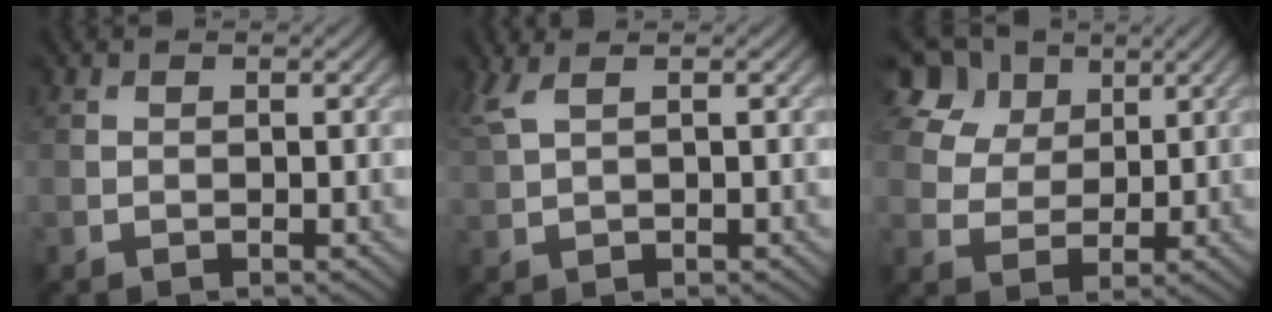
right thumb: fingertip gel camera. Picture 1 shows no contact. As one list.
[{"total": 3.2, "force": [1.8, 0.8, 2.6], "torque": [-0.071, 0.015, 0.041]}, {"total": 9.9, "force": [5.5, 6.8, 4.6], "torque": [-0.149, 0.012, 0.110]}]